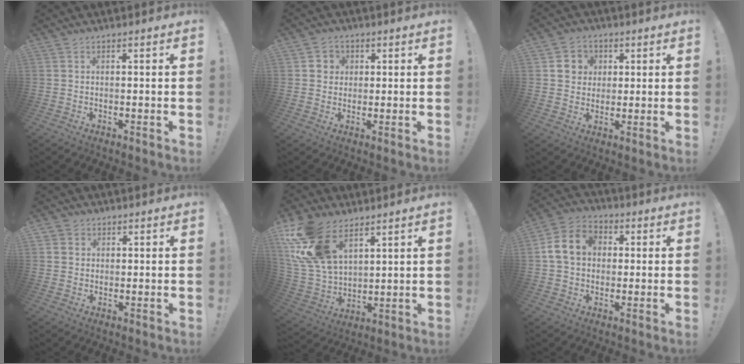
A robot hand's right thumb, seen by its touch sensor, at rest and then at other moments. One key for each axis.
{"total": 4.3, "fx": 0.8, "fy": 4.1, "fz": 1.1, "tx": -0.015, "ty": 0.006, "tz": 0.016}
{"total": 7.1, "fx": 1.8, "fy": 6.7, "fz": 1.6, "tx": -0.019, "ty": -0.007, "tz": 0.037}
{"total": 2.6, "fx": 0.9, "fy": 2.4, "fz": 0.3, "tx": 0.004, "ty": -0.005, "tz": 0.015}
{"total": 19.1, "fx": 10.5, "fy": 11.3, "fz": 11.3, "tx": -0.236, "ty": -0.053, "tz": 0.199}
{"total": 12.0, "fx": 1.8, "fy": 9.8, "fz": 6.8, "tx": -0.124, "ty": 0.013, "tz": 0.040}